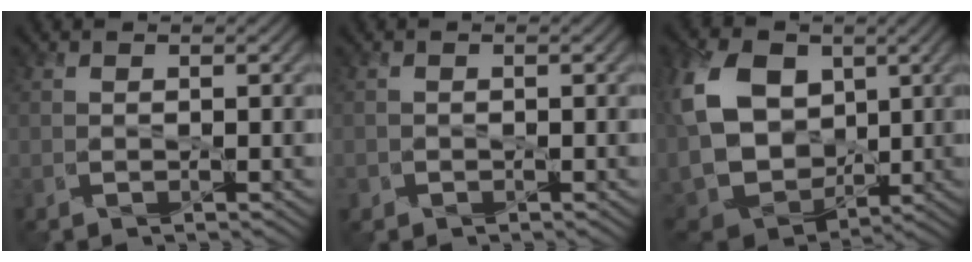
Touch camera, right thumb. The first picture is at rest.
{"total": 0.5, "force": [-0.2, 0.4, -0.3], "torque": [0.012, 0.001, -0.005]}
{"total": 15.1, "force": [2.9, 11.3, 9.5], "torque": [-0.242, 0.005, 0.075]}